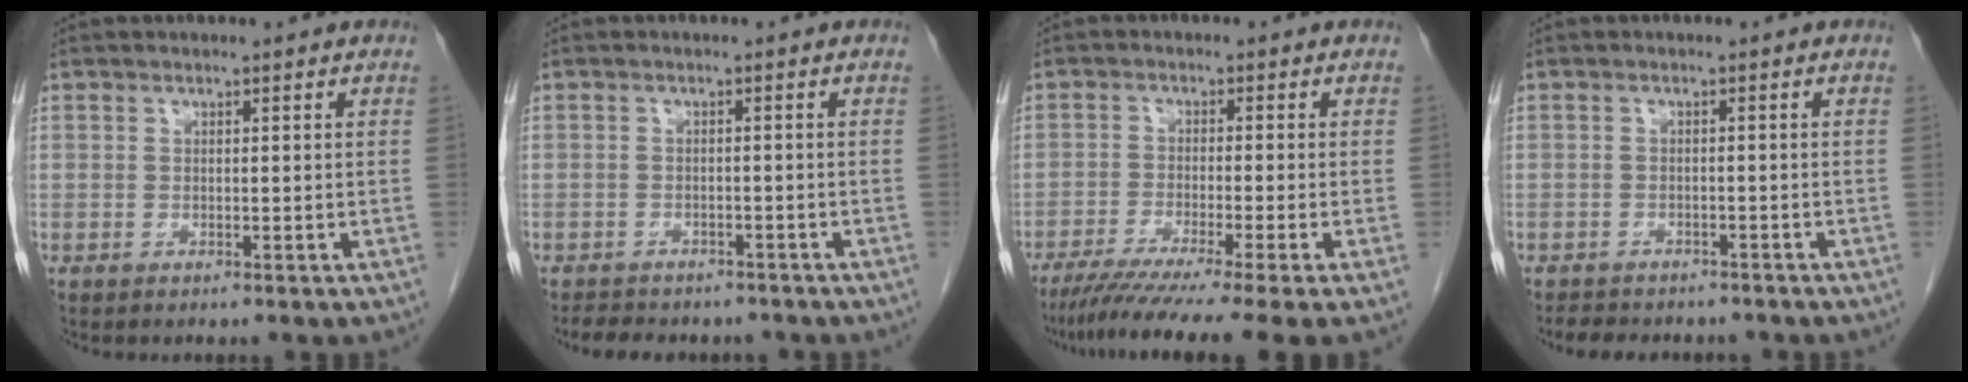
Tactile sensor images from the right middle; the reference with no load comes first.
{"total": 7.8, "force": [-6.7, 3.2, 2.5], "torque": [-0.044, 0.007, -0.082]}
{"total": 13.5, "force": [-10.5, -1.4, 8.4], "torque": [-0.119, -0.042, -0.162]}
{"total": 7.1, "force": [-6.1, 2.7, 2.3], "torque": [-0.038, 0.002, -0.078]}